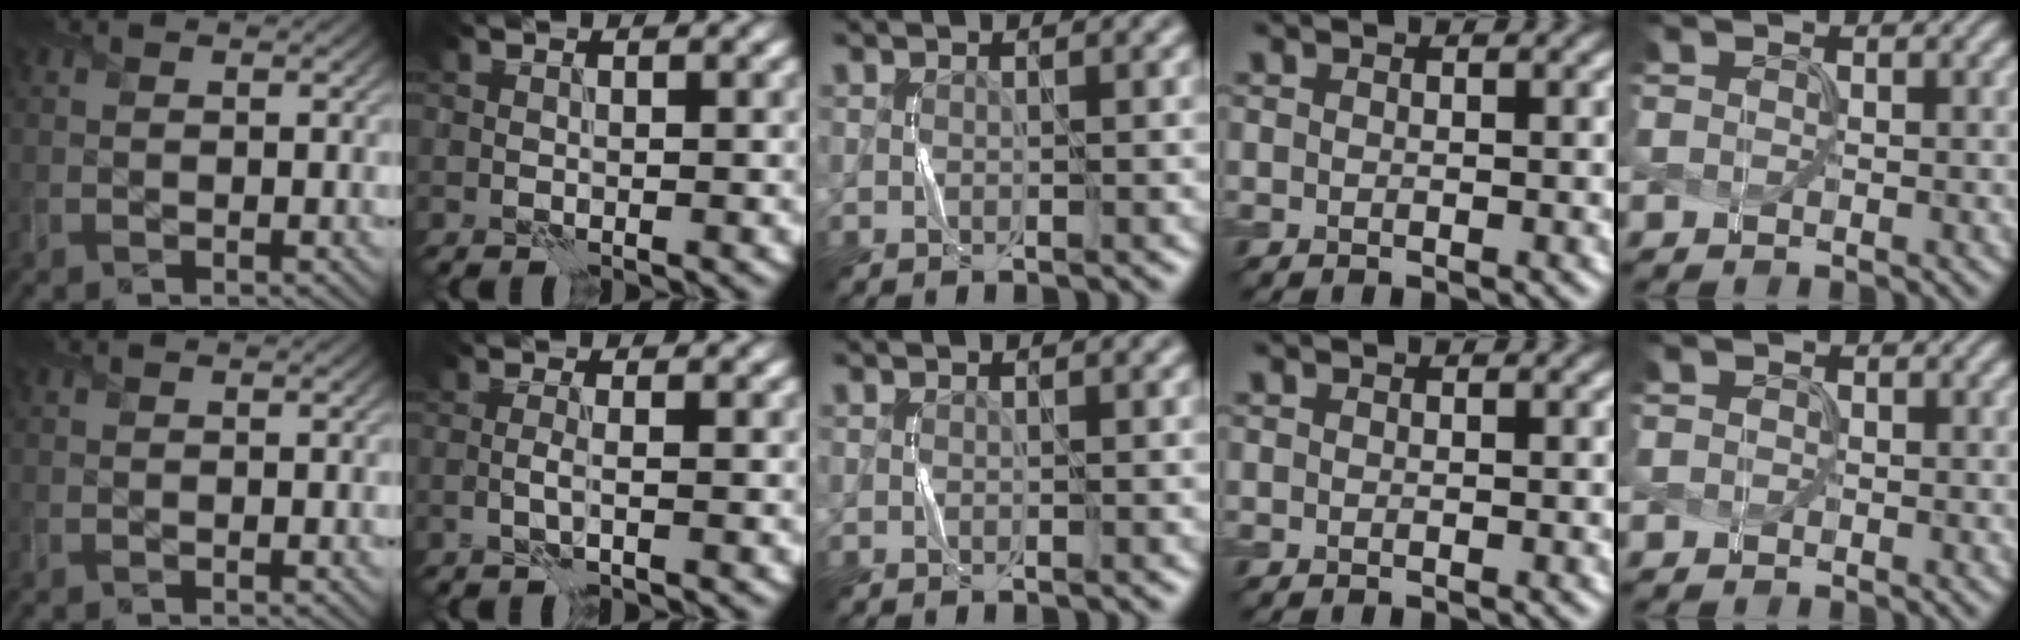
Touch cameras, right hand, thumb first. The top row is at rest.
{"index": {"total": 1.0, "force": [-0.3, -0.4, 0.9], "torque": [-0.021, 0.003, -0.009]}, "little": {"total": 0.5, "force": [-0.1, -0.2, -0.5], "torque": [0.006, 0.000, 0.005]}}